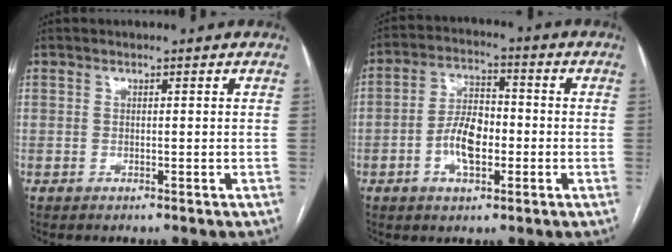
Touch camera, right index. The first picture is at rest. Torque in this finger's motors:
{"motor_torque": [0.56, 0.20, 0.21, 0.05]}